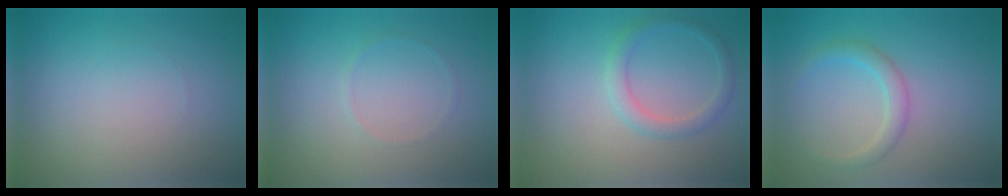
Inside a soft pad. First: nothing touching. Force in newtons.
{"total": 0.5, "press": 0.5, "slide": 0.1}
{"total": 2.0, "press": 2.0, "slide": 0.1}
{"total": 1.9, "press": 1.9, "slide": 0.0}